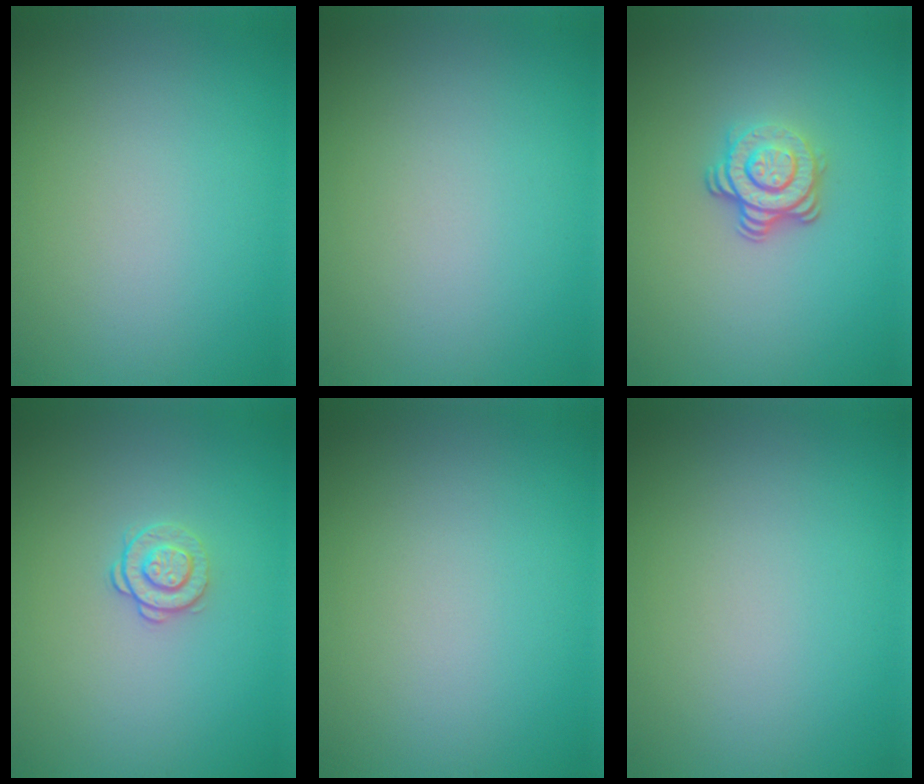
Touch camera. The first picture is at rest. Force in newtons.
{"total": 0.0}
{"total": 3.7, "press": 2.7, "slide": 2.5}
{"total": 1.6, "press": 1.2, "slide": 1.0}
{"total": 0.0}
{"total": 0.0}